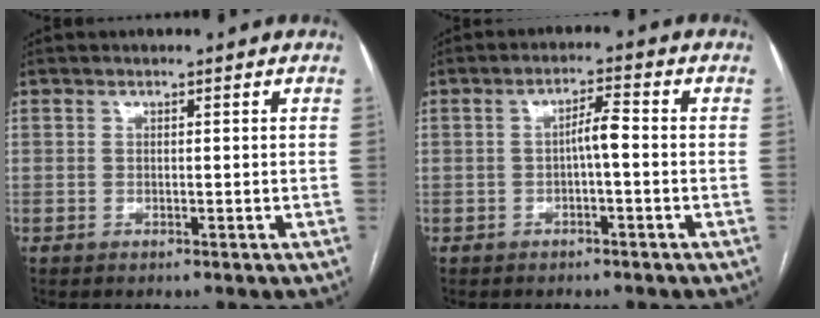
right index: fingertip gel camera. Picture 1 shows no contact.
{"total": 3.2, "force": [-0.5, 0.4, 3.1], "torque": [-0.051, 0.009, -0.008]}